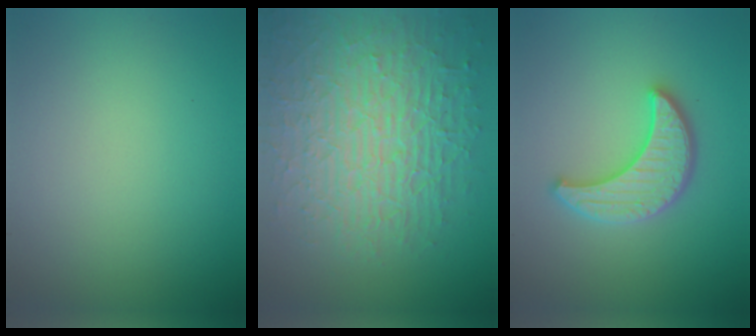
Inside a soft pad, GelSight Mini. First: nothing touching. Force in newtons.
{"total": 8.8, "press": 6.2, "slide": 6.3}
{"total": 4.0, "press": 3.9, "slide": 0.8}